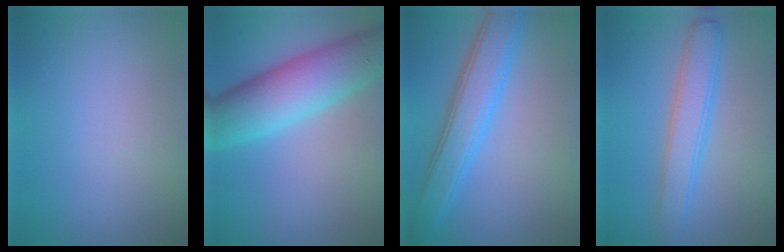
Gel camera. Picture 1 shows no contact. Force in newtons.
{"total": 9.4, "press": 9.4, "slide": 0.7}
{"total": 5.5, "press": 5.5, "slide": 0.2}
{"total": 3.9, "press": 3.9, "slide": 0.1}